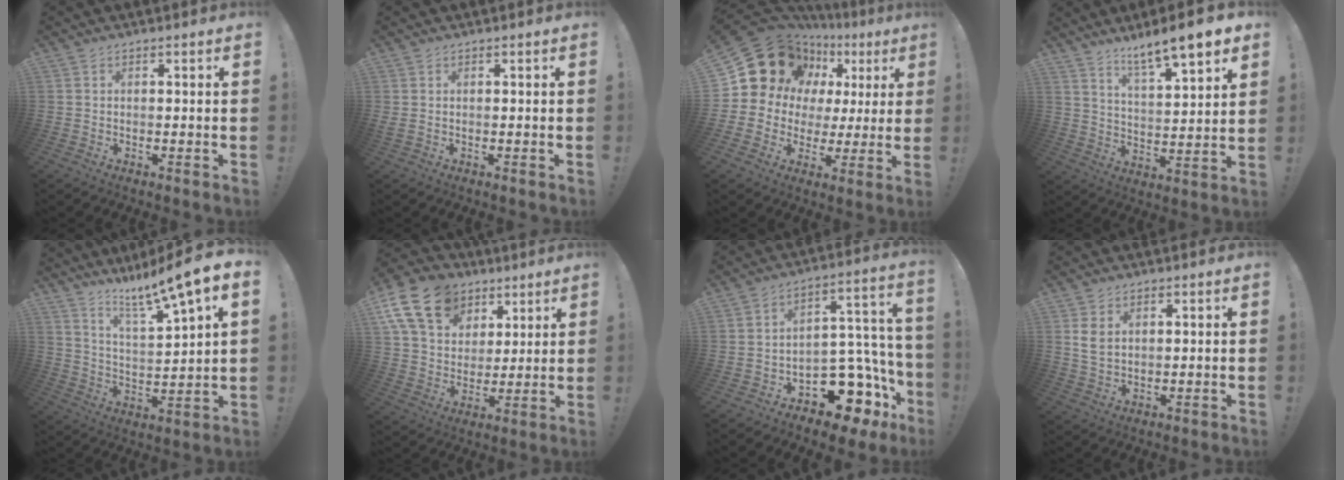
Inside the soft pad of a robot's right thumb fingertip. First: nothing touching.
{"total": 0.8, "force": [0.5, 0.0, 0.6], "torque": [-0.005, -0.004, 0.007]}
{"total": 18.4, "force": [9.5, 13.1, 8.8], "torque": [-0.129, -0.065, 0.198]}
{"total": 11.4, "force": [9.2, 1.2, 6.5], "torque": [-0.111, -0.064, 0.154]}
{"total": 12.0, "force": [9.5, 0.1, 7.3], "torque": [-0.131, -0.078, 0.149]}
{"total": 18.3, "force": [9.5, 13.0, 8.7], "torque": [-0.148, -0.045, 0.186]}
{"total": 13.5, "force": [-8.0, 7.9, 7.4], "torque": [-0.056, 0.037, -0.123]}
{"total": 5.1, "force": [1.8, 3.3, 3.4], "torque": [-0.058, -0.005, 0.033]}